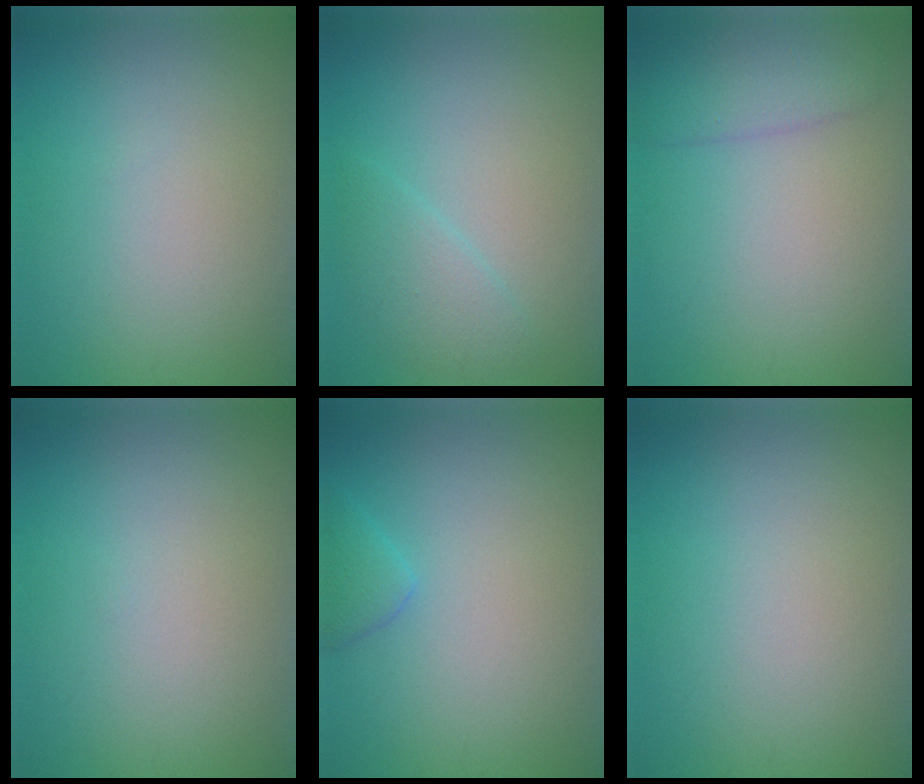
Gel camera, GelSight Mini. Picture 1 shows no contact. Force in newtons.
{"total": 2.3, "press": 2.3, "slide": 0.3}
{"total": 2.8, "press": 2.8, "slide": 0.1}
{"total": 0.0}
{"total": 1.7, "press": 1.7, "slide": 0.1}
{"total": 0.0}